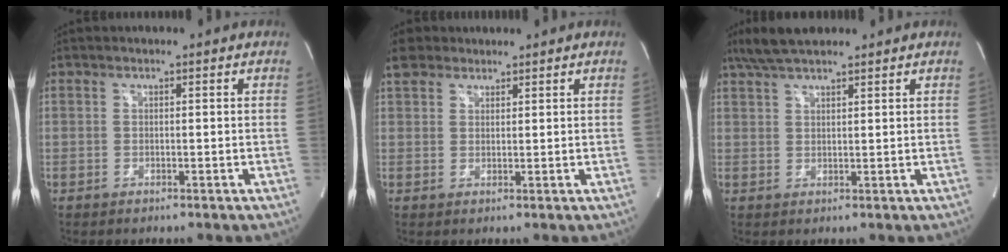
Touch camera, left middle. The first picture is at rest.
{"total": 3.8, "force": [2.9, 2.3, 0.8], "torque": [-0.026, 0.022, 0.055]}
{"total": 6.3, "force": [5.1, 1.3, 3.5], "torque": [-0.071, 0.023, 0.097]}